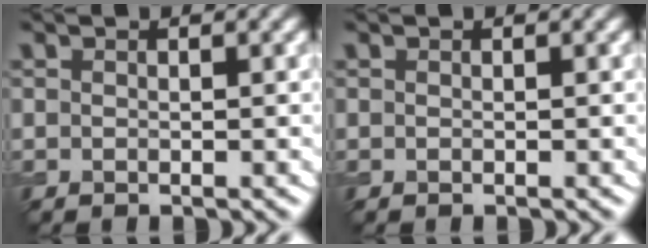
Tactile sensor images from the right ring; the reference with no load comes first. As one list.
[{"total": 0.0}]